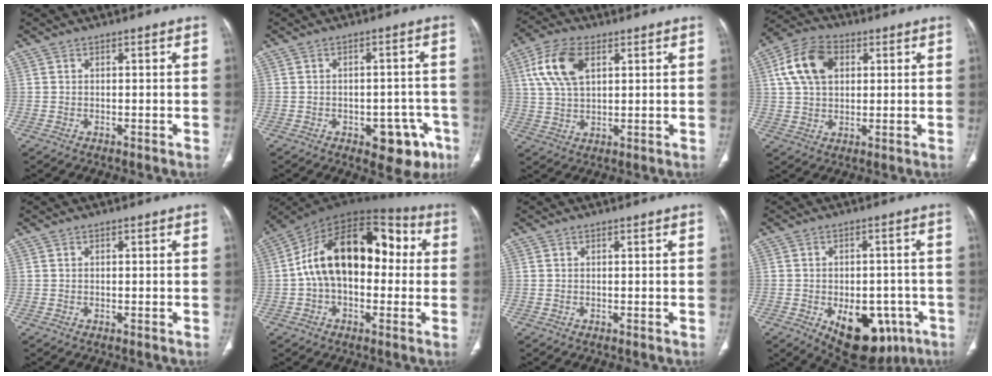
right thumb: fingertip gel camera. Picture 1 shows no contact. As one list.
[{"total": 9.9, "force": [-4.8, 5.5, 6.6], "torque": [-0.044, 0.029, -0.053]}, {"total": 10.4, "force": [3.7, 5.7, 7.8], "torque": [-0.156, 0.002, 0.072]}, {"total": 11.4, "force": [3.3, 7.7, 7.8], "torque": [-0.136, 0.012, 0.055]}, {"total": 0.0}, {"total": 20.1, "force": [1.1, 12.3, 15.9], "torque": [-0.237, 0.055, 0.008]}, {"total": 0.0}, {"total": 15.6, "force": [-6.4, 9.2, 10.8], "torque": [-0.122, 0.018, -0.072]}]